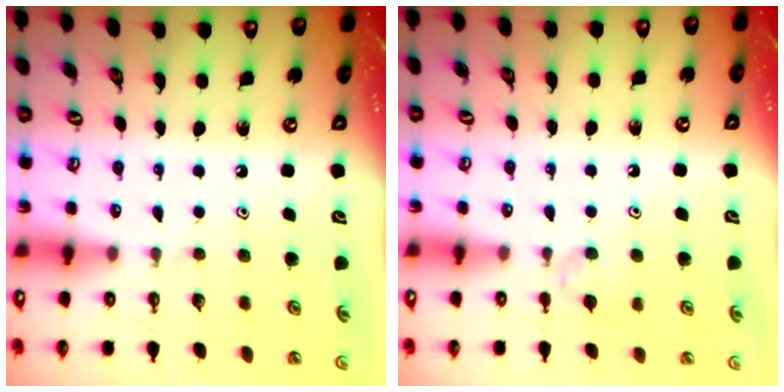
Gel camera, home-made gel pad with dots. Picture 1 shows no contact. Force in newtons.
{"total": 3.0, "press": 3.0, "slide": 0.5}